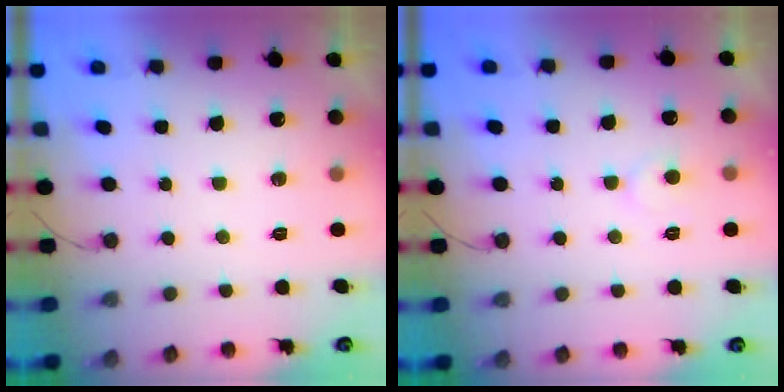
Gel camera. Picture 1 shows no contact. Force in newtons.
{"total": 4.7, "press": 4.7, "slide": 0.4}